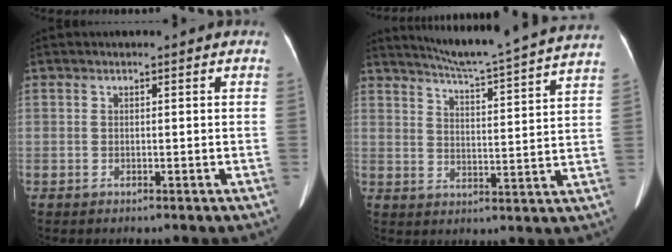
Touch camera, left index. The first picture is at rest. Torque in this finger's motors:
{"motor_torque": [0.45, -1.68, 0.00, 0.04]}